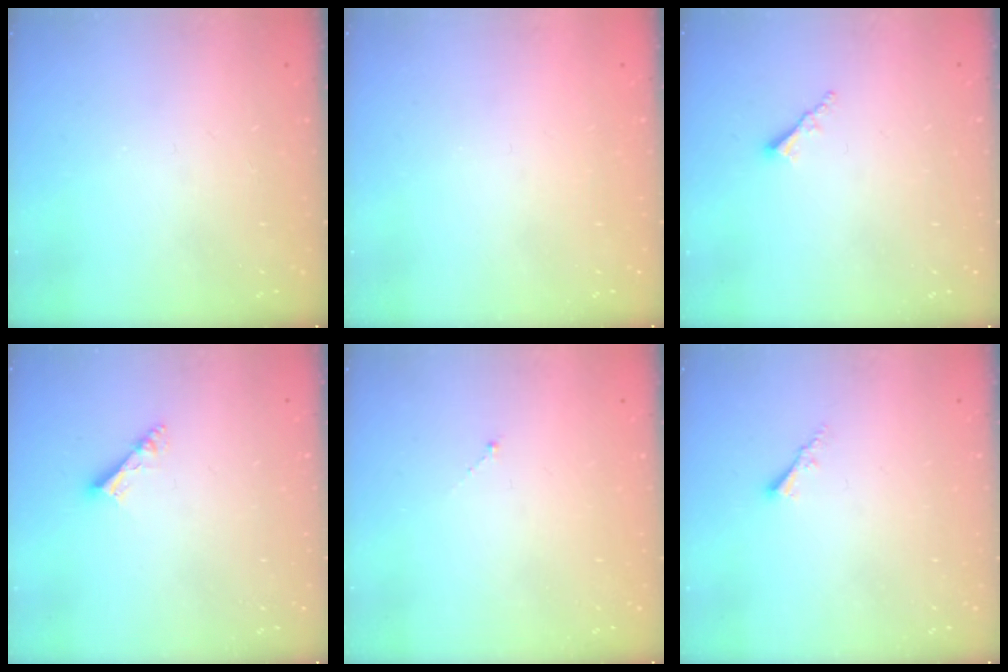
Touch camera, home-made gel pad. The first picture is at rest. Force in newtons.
{"total": 1.3, "press": 1.3, "slide": 0.2}
{"total": 1.7, "press": 1.7, "slide": 0.2}
{"total": 4.7, "press": 4.7, "slide": 0.2}
{"total": 0.0}
{"total": 2.1, "press": 2.1, "slide": 0.3}